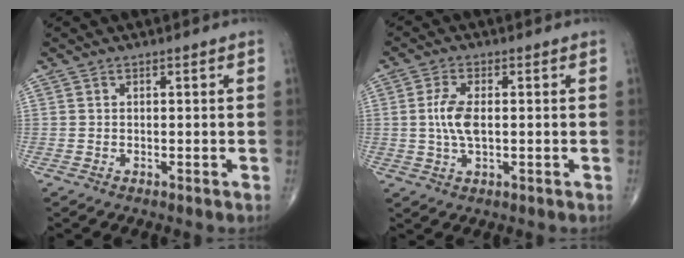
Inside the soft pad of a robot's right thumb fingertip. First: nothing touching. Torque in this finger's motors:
{"motor_torque": [1.14, 1.15, 1.02, -0.42, 0.06]}